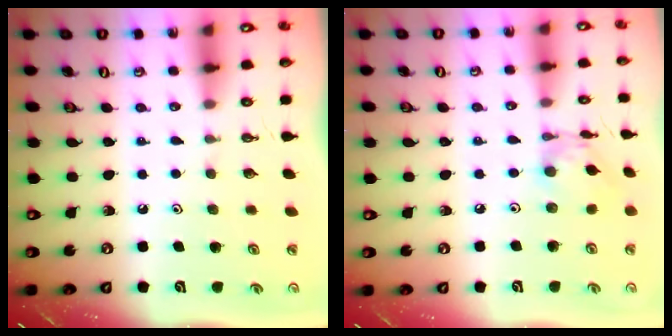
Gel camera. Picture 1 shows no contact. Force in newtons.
{"total": 6.8, "press": 6.8, "slide": 0.3}